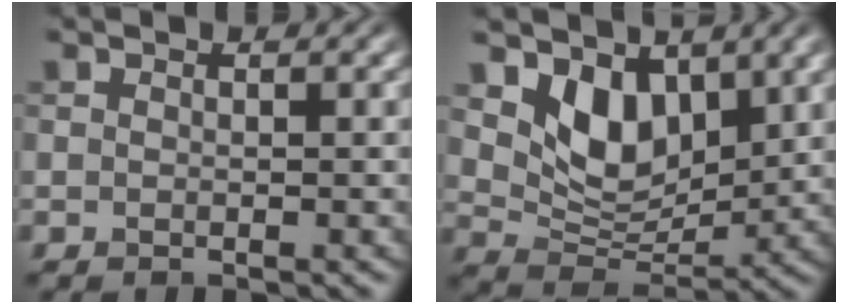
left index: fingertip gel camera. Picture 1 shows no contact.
{"total": 5.4, "force": [2.6, 3.5, 3.2], "torque": [-0.069, -0.021, 0.045]}